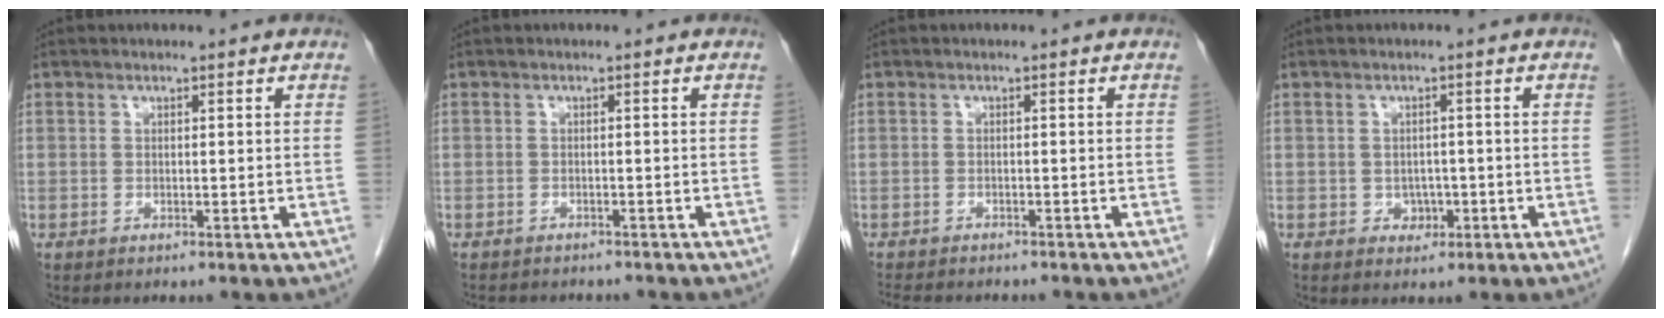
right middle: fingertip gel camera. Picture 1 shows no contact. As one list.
[{"total": 6.5, "force": [-5.7, 2.0, 2.3], "torque": [-0.032, 0.000, -0.072]}, {"total": 7.2, "force": [-6.3, 2.0, 2.9], "torque": [-0.045, -0.004, -0.088]}, {"total": 2.0, "force": [-0.5, 1.7, 1.0], "torque": [-0.010, 0.005, 0.000]}]